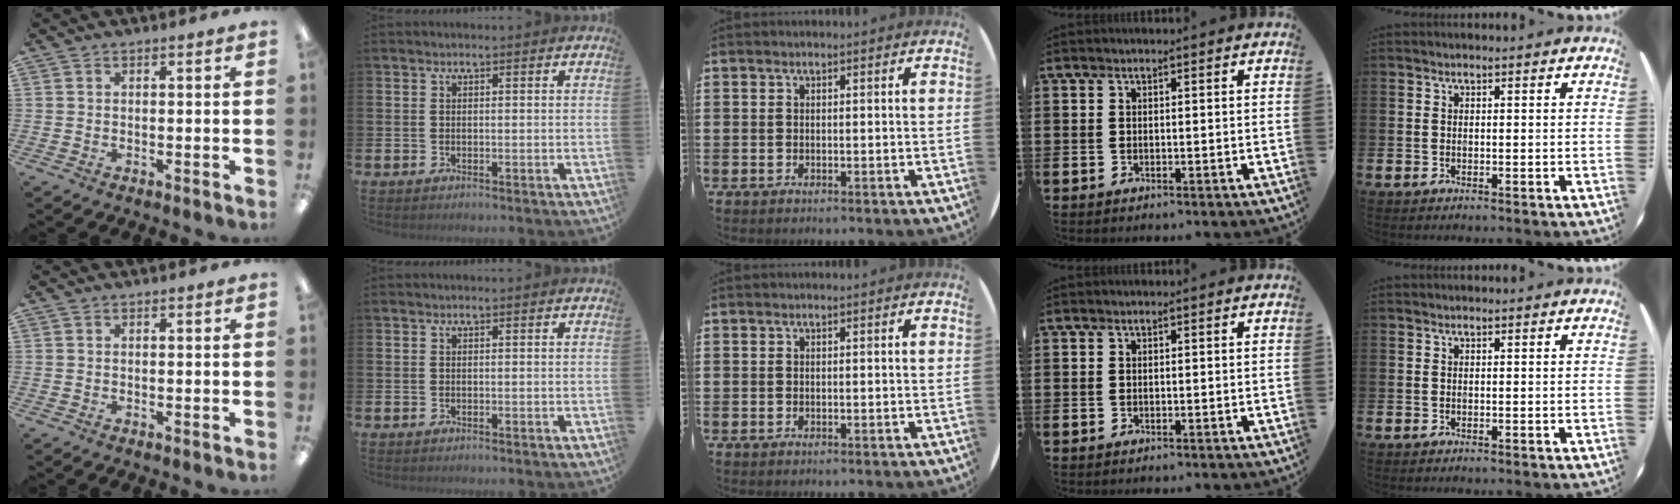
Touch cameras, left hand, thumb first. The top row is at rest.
{}